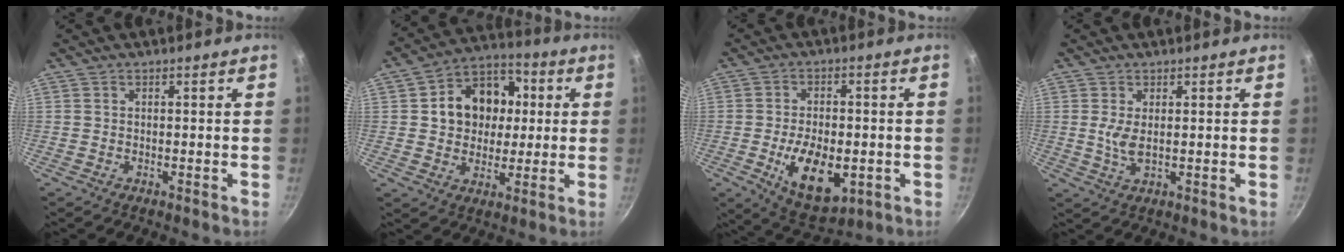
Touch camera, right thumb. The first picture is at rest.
{"total": 14.4, "force": [2.2, 11.6, 8.2], "torque": [-0.089, 0.018, 0.025]}
{"total": 13.0, "force": [-3.2, 7.2, 10.3], "torque": [-0.147, -0.001, -0.037]}
{"total": 3.4, "force": [0.6, 1.4, 3.1], "torque": [-0.063, -0.007, 0.016]}